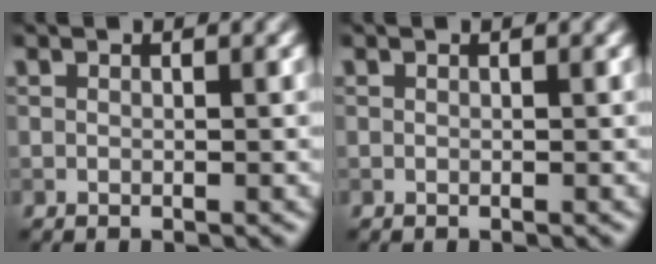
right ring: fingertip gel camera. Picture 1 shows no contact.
{"total": 0.0}